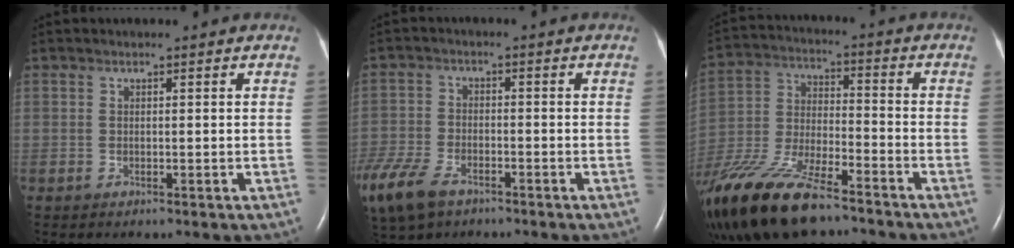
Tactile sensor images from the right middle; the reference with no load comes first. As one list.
[{"total": 12.7, "force": [-8.1, 6.5, 7.3], "torque": [-0.189, -0.020, -0.144]}, {"total": 21.6, "force": [-15.8, 5.5, 13.6], "torque": [-0.323, -0.047, -0.291]}]